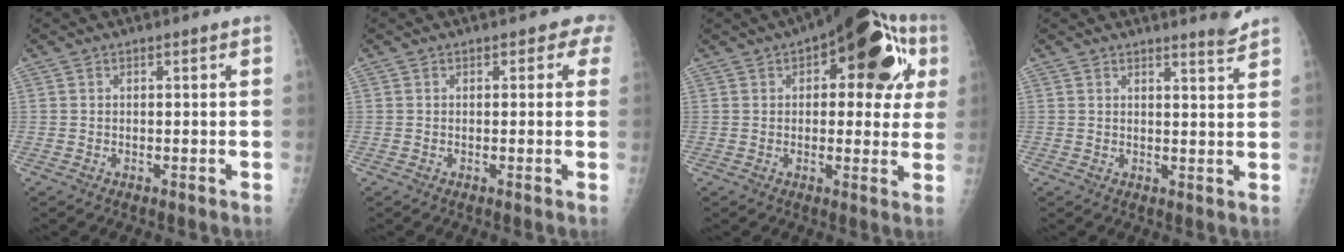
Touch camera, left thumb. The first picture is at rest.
{"total": 2.2, "force": [1.0, 1.5, 1.2], "torque": [0.015, 0.001, 0.003]}
{"total": 20.7, "force": [7.2, 9.5, 16.9], "torque": [-0.183, 0.022, 0.087]}
{"total": 2.8, "force": [2.6, -0.3, 0.9], "torque": [-0.013, -0.032, 0.036]}